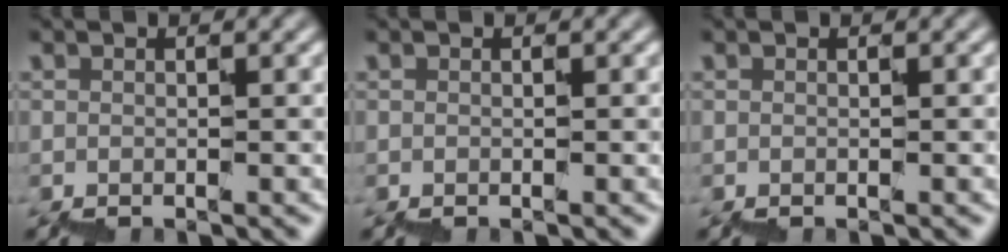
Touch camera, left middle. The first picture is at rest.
{"total": 0.0}
{"total": 0.0}